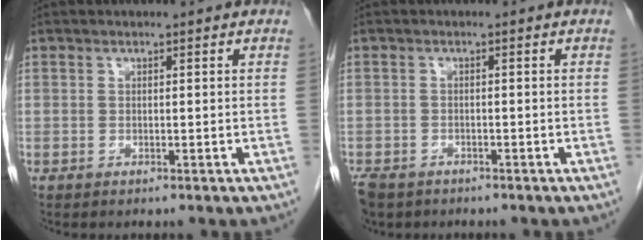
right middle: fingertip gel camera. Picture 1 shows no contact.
{"total": 5.9, "force": [-4.3, 3.4, 2.0], "torque": [-0.045, -0.007, -0.071]}